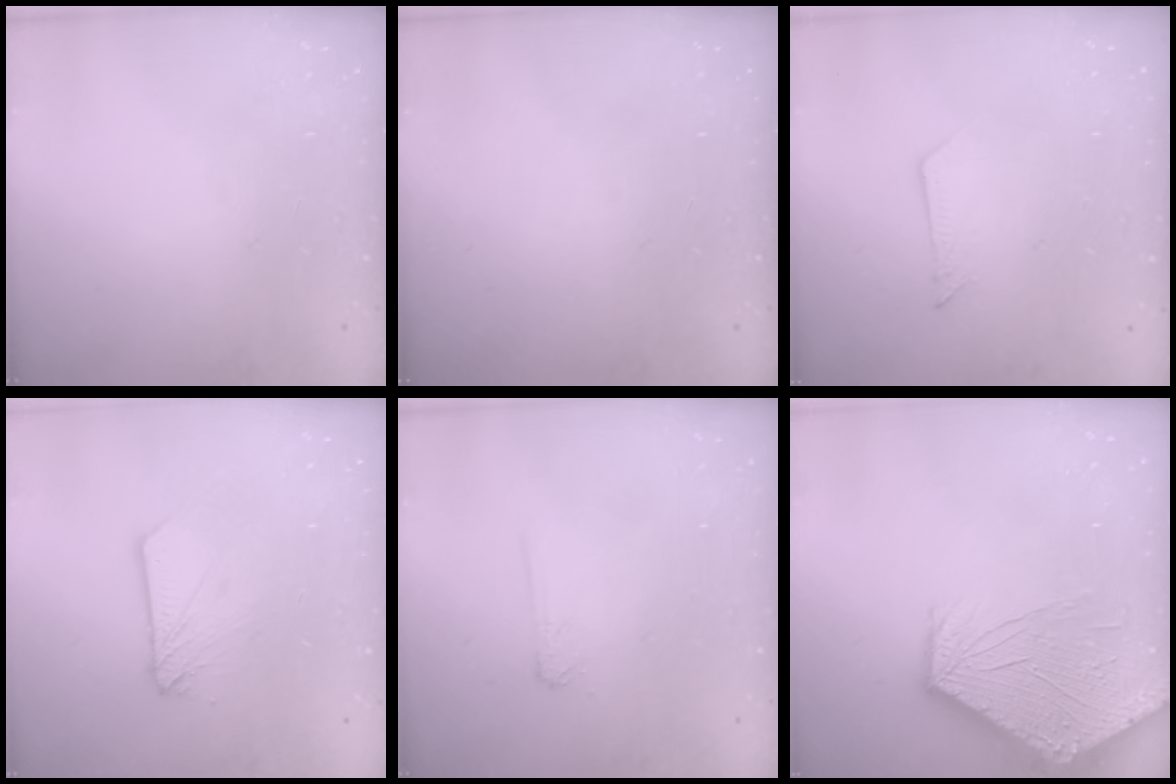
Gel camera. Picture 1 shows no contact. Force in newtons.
{"total": 0.0}
{"total": 2.5, "press": 2.5, "slide": 0.2}
{"total": 3.6, "press": 3.6, "slide": 0.3}
{"total": 4.3, "press": 4.2, "slide": 0.8}
{"total": 11.1, "press": 11.0, "slide": 1.3}